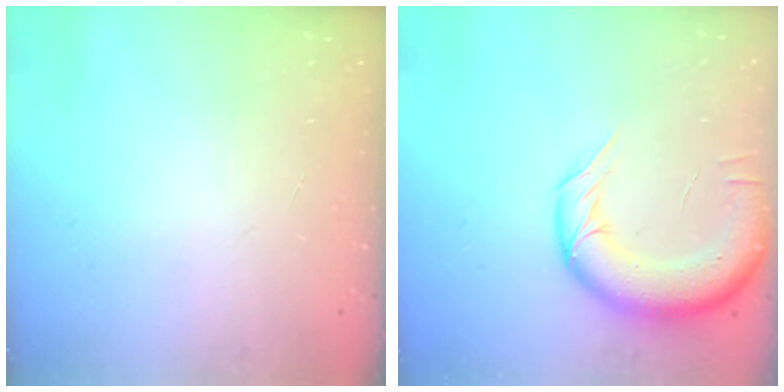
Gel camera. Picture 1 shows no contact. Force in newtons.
{"total": 13.9, "press": 13.4, "slide": 3.7}